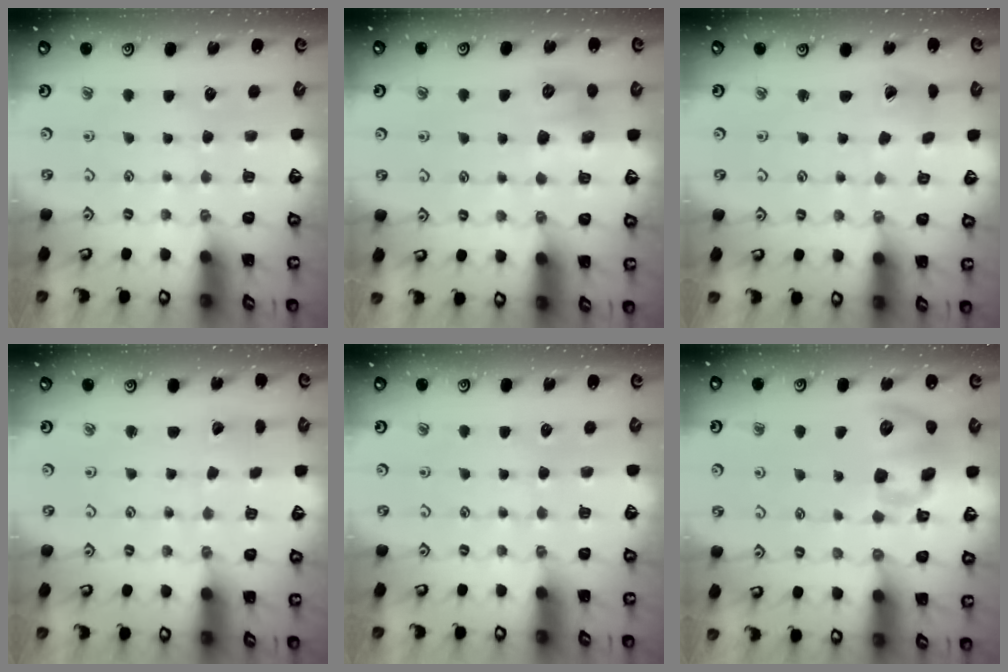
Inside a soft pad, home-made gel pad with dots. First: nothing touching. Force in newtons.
{"total": 7.6, "press": 7.5, "slide": 1.0}
{"total": 2.7, "press": 2.7, "slide": 0.4}
{"total": 1.8, "press": 1.8, "slide": 0.0}
{"total": 0.0}
{"total": 12.2, "press": 12.0, "slide": 2.1}